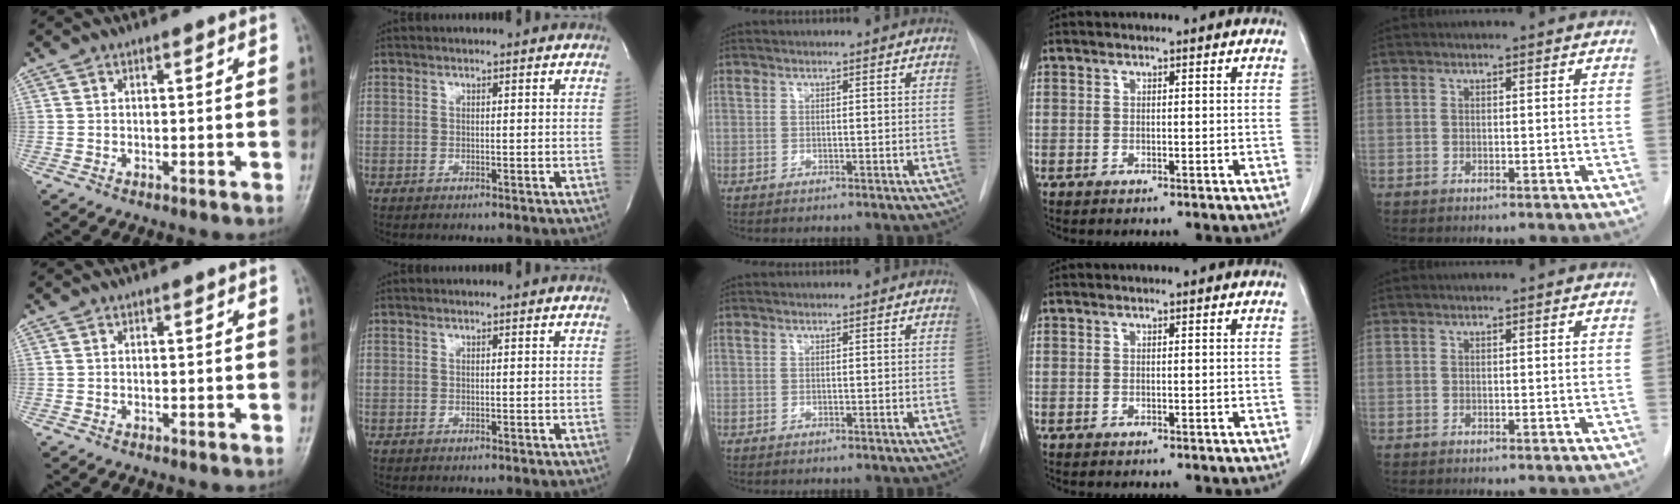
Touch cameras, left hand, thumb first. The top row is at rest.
{}